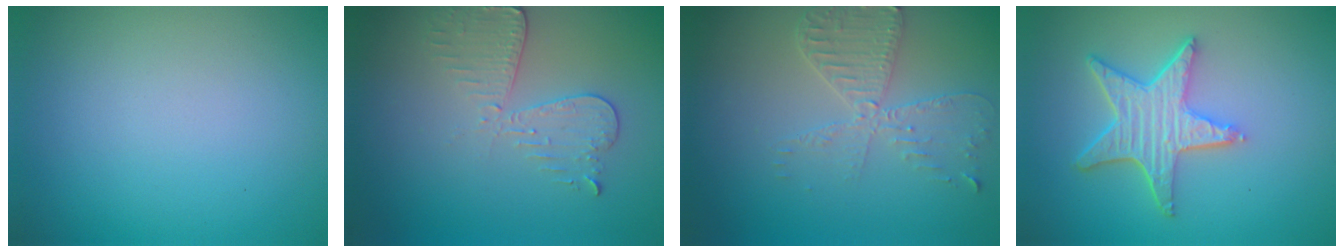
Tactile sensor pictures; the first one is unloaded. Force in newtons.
{"total": 3.0, "press": 2.7, "slide": 1.2}
{"total": 3.7, "press": 3.2, "slide": 1.9}
{"total": 5.2, "press": 4.0, "slide": 3.2}